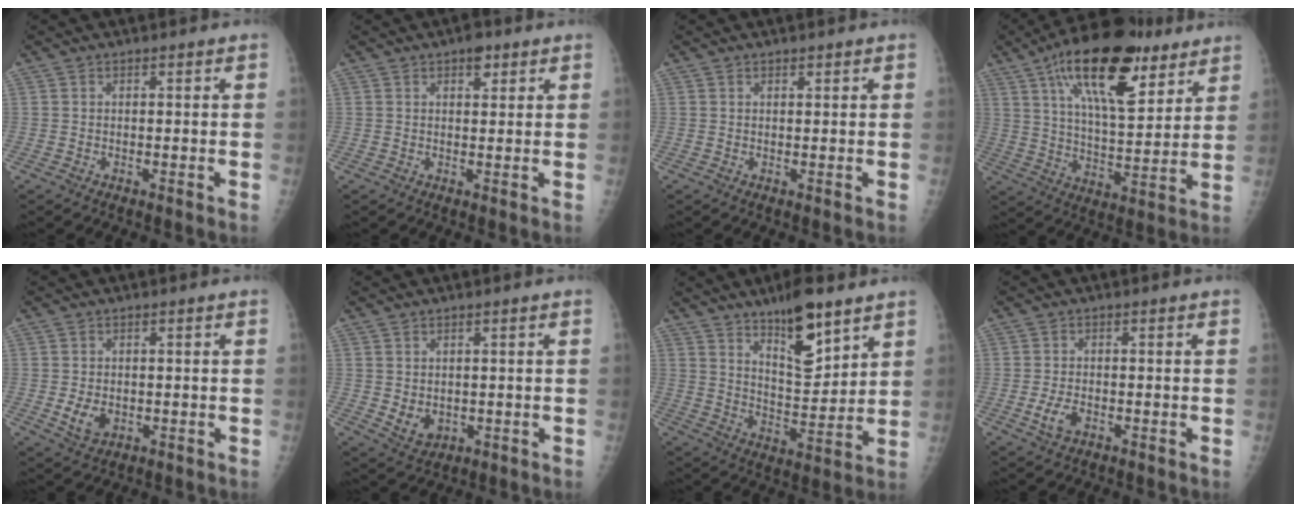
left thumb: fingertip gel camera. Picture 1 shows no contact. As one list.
[{"total": 2.9, "force": [1.8, 1.5, 1.7], "torque": [-0.011, -0.006, 0.023]}, {"total": 0.8, "force": [0.6, 0.4, 0.3], "torque": [0.000, -0.003, 0.007]}, {"total": 22.5, "force": [12.2, 9.2, 16.5], "torque": [-0.240, -0.036, 0.200]}, {"total": 4.0, "force": [-0.6, 2.9, 2.7], "torque": [-0.040, -0.004, -0.002]}, {"total": 3.9, "force": [0.0, 3.1, 2.4], "torque": [-0.028, -0.009, 0.016]}, {"total": 12.8, "force": [8.4, 4.2, 8.7], "torque": [-0.117, -0.060, 0.144]}, {"total": 3.3, "force": [-1.2, 1.9, 2.5], "torque": [-0.051, 0.002, -0.021]}]